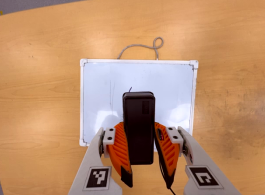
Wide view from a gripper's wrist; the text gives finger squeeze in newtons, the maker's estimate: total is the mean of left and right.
{"total": 7.8, "left": 6.4, "right": 9.3}